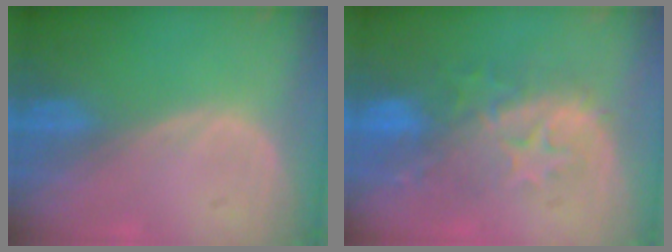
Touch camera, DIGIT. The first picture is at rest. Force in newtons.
{"total": 9.8, "press": 8.8, "slide": 4.3}